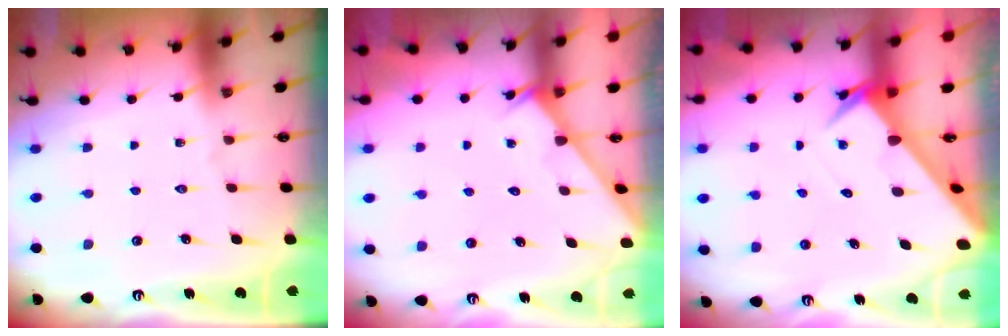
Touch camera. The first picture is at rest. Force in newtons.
{"total": 2.4, "press": 2.4, "slide": 0.2}
{"total": 3.7, "press": 3.7, "slide": 0.2}